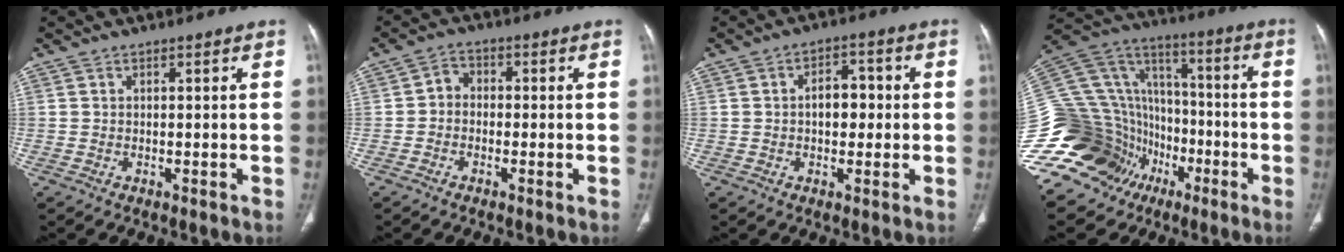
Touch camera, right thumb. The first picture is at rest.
{"total": 3.4, "force": [-0.7, 2.9, 1.6], "torque": [-0.010, 0.015, -0.023]}
{"total": 6.1, "force": [0.1, 4.1, 4.6], "torque": [-0.049, 0.019, -0.001]}
{"total": 33.3, "force": [-15.8, 24.7, 15.9], "torque": [-0.396, 0.073, -0.268]}